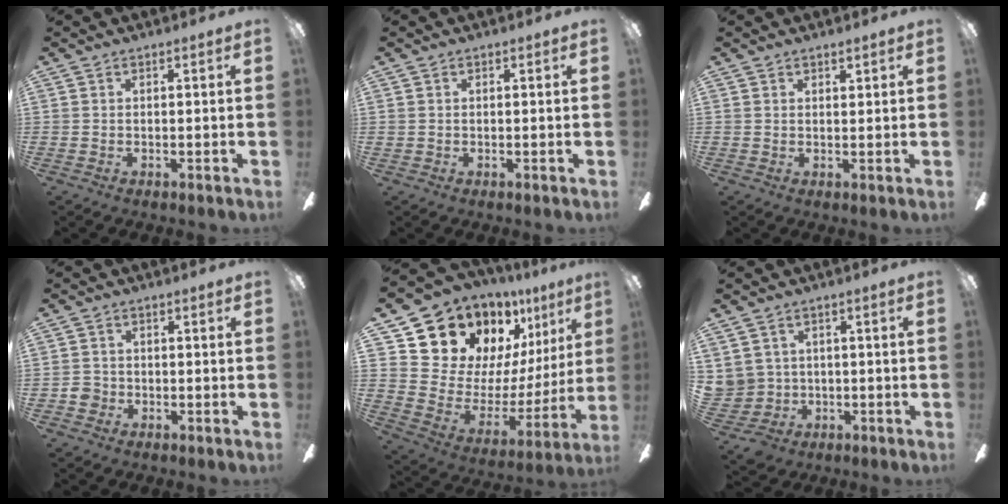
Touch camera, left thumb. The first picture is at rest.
{"total": 0.6, "force": [0.4, 0.5, 0.0], "torque": [0.001, 0.002, 0.006]}
{"total": 1.6, "force": [1.4, 0.7, 0.1], "torque": [0.006, -0.006, 0.026]}
{"total": 3.0, "force": [-1.3, 2.6, 0.8], "torque": [-0.011, 0.007, -0.022]}
{"total": 16.4, "force": [13.3, 8.7, 3.6], "torque": [-0.082, -0.125, 0.260]}
{"total": 5.5, "force": [1.5, 5.3, -0.2], "torque": [-0.028, -0.009, 0.035]}